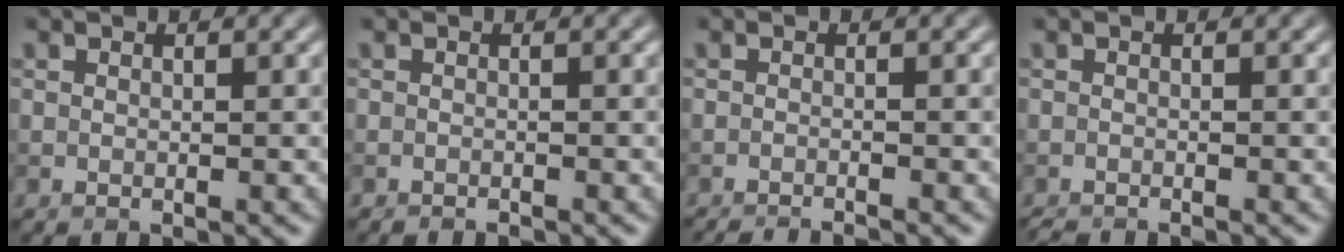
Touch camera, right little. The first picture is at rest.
{"total": 0.6, "force": [-0.6, 0.0, 0.1], "torque": [0.002, -0.001, -0.012]}
{"total": 2.6, "force": [-2.3, 0.2, 1.0], "torque": [-0.013, -0.004, -0.041]}
{"total": 1.2, "force": [-1.2, 0.0, 0.2], "torque": [0.004, -0.006, -0.021]}